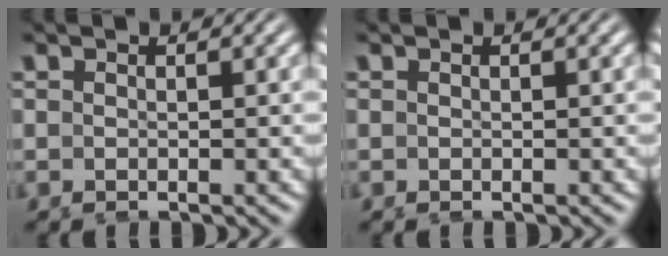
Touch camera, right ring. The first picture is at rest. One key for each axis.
{"total": 0.0}